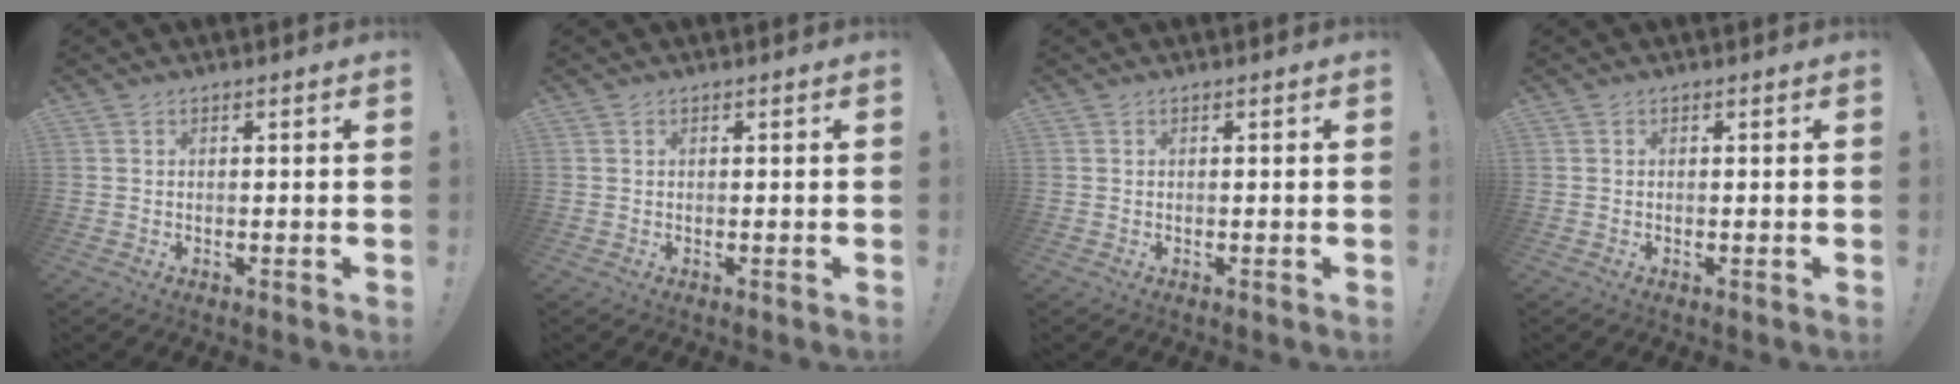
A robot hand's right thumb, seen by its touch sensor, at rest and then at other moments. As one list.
[{"total": 0.0}, {"total": 0.0}, {"total": 0.0}]